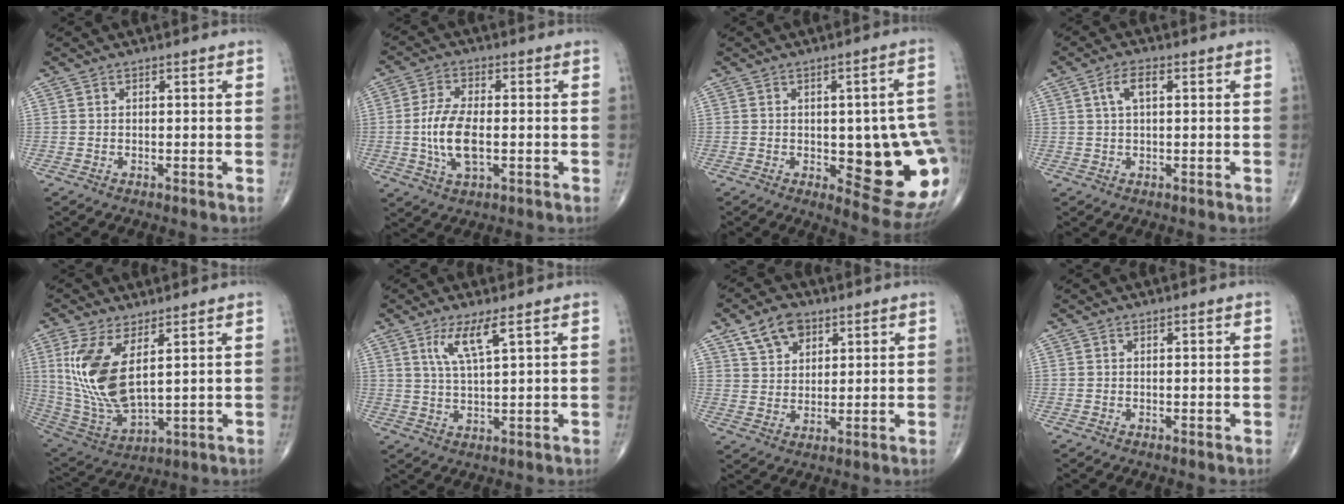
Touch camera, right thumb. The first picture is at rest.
{"total": 10.1, "force": [-1.2, 4.9, 8.8], "torque": [-0.179, 0.000, -0.022]}
{"total": 19.0, "force": [-2.5, 6.9, 17.5], "torque": [-0.172, 0.004, -0.009]}
{"total": 3.9, "force": [1.1, 1.7, 3.3], "torque": [-0.067, 0.012, 0.020]}
{"total": 14.6, "force": [4.2, 6.2, 12.5], "torque": [-0.264, -0.028, 0.101]}
{"total": 5.9, "force": [3.1, 0.7, 5.0], "torque": [-0.106, -0.019, 0.066]}
{"total": 7.4, "force": [4.2, 5.0, 3.5], "torque": [-0.040, -0.016, 0.077]}
{"total": 0.0}